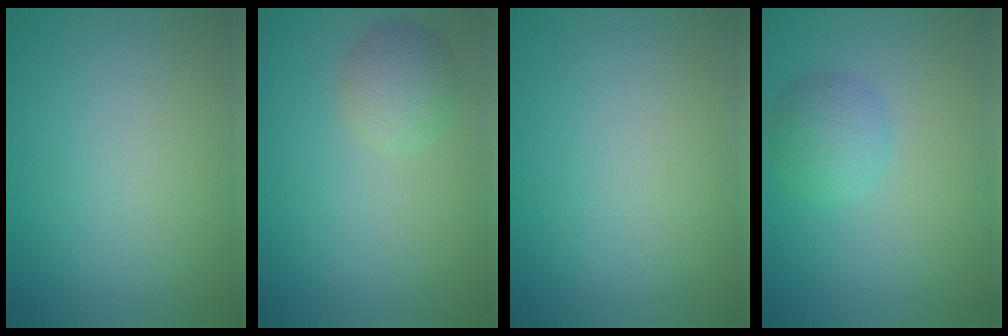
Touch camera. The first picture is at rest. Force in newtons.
{"total": 2.7, "press": 2.7, "slide": 0.1}
{"total": 0.0}
{"total": 2.7, "press": 2.7, "slide": 0.1}